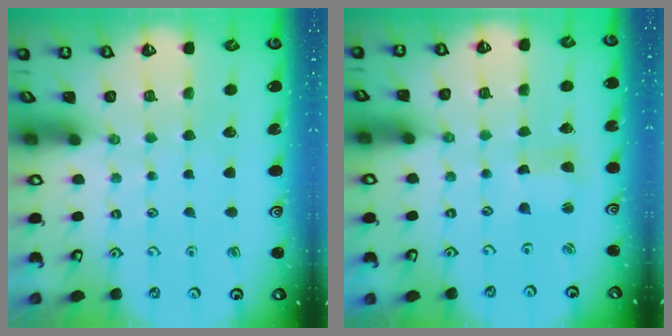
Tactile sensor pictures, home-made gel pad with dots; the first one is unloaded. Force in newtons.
{"total": 2.6, "press": 2.5, "slide": 0.3}